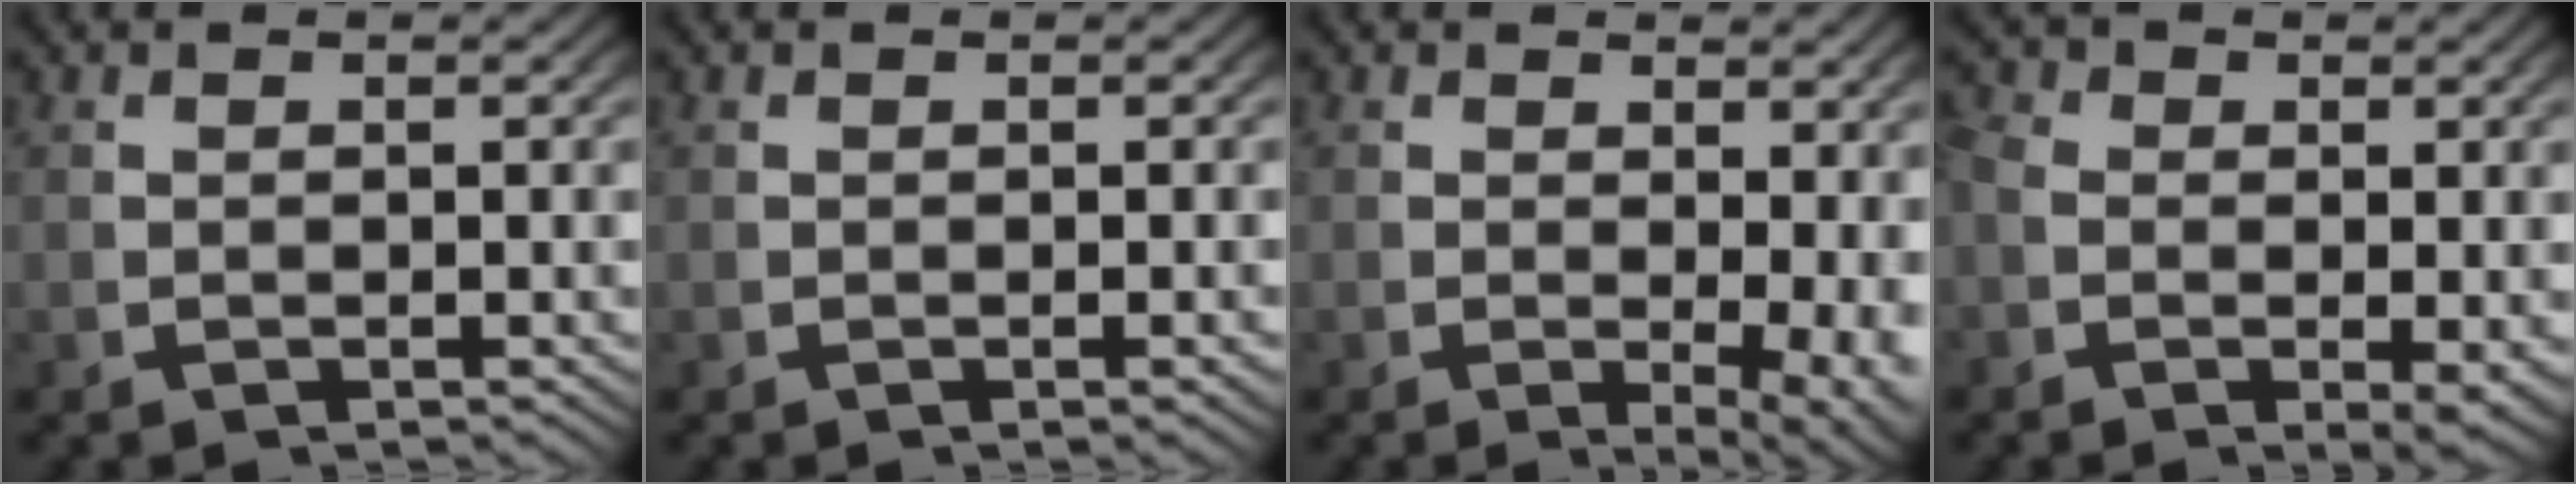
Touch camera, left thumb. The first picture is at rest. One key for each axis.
{"total": 0.7, "fx": -0.1, "fy": 0.0, "fz": 0.7, "tx": -0.012, "ty": 0.002, "tz": 0.000}
{"total": 4.3, "fx": 0.0, "fy": 2.2, "fz": 3.7, "tx": -0.050, "ty": -0.023, "tz": 0.005}
{"total": 3.6, "fx": -0.2, "fy": 2.4, "fz": 2.7, "tx": -0.047, "ty": -0.016, "tz": -0.003}